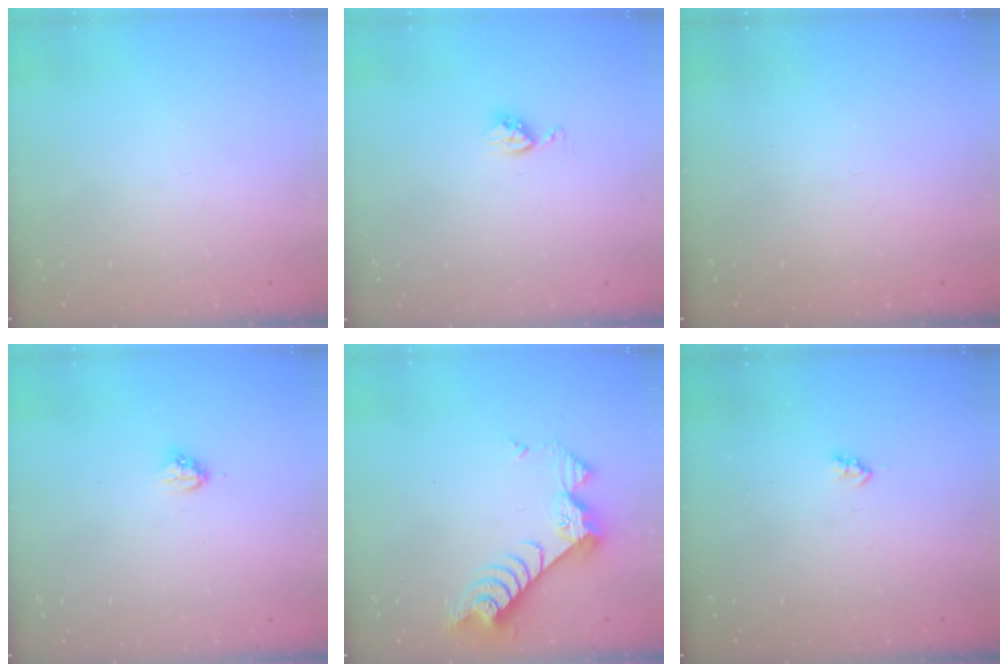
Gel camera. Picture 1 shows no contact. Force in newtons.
{"total": 4.1, "press": 4.0, "slide": 0.6}
{"total": 0.0}
{"total": 3.7, "press": 3.7, "slide": 0.3}
{"total": 9.5, "press": 9.4, "slide": 1.1}
{"total": 2.5, "press": 2.5, "slide": 0.4}